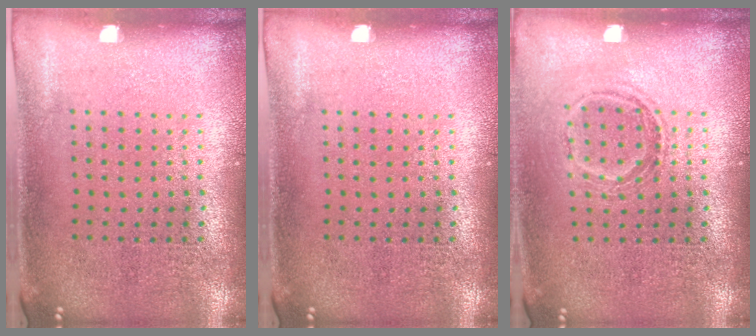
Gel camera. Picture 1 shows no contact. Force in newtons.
{"total": 0.0}
{"total": 1.1, "press": 1.0, "slide": 0.6}